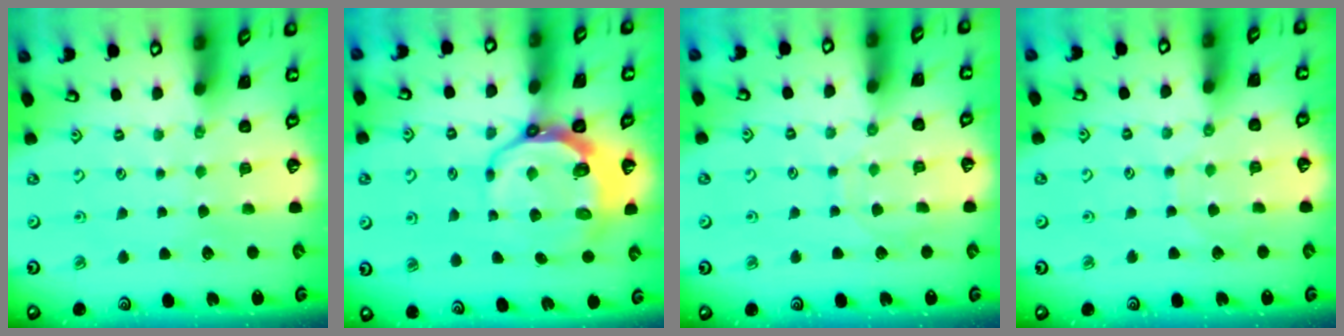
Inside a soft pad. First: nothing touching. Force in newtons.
{"total": 10.2, "press": 9.4, "slide": 3.9}
{"total": 6.3, "press": 6.3, "slide": 0.6}
{"total": 2.6, "press": 2.6, "slide": 0.3}